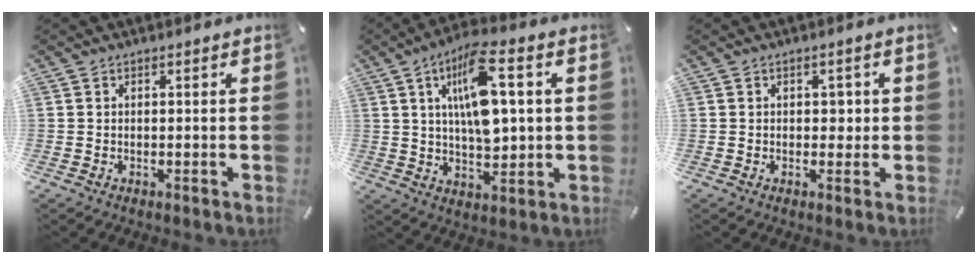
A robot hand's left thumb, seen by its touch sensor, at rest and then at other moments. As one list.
[{"total": 14.2, "force": [3.7, 6.1, 12.3], "torque": [-0.223, -0.001, 0.060]}, {"total": 2.2, "force": [0.1, 1.9, 1.2], "torque": [-0.009, 0.001, -0.006]}]